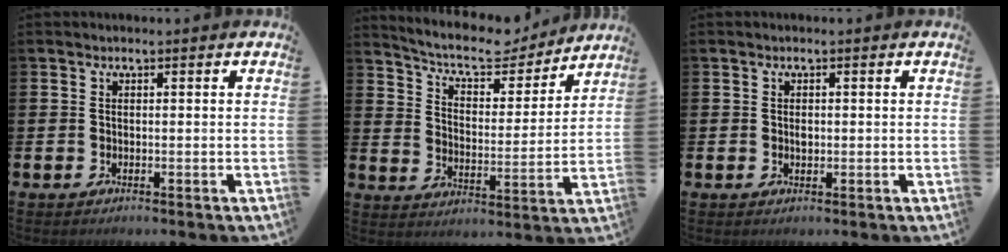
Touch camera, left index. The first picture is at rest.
{"total": 8.4, "force": [7.7, 2.3, 2.6], "torque": [-0.074, -0.054, 0.132]}
{"total": 1.1, "force": [0.1, 0.7, 0.8], "torque": [-0.014, 0.004, -0.001]}